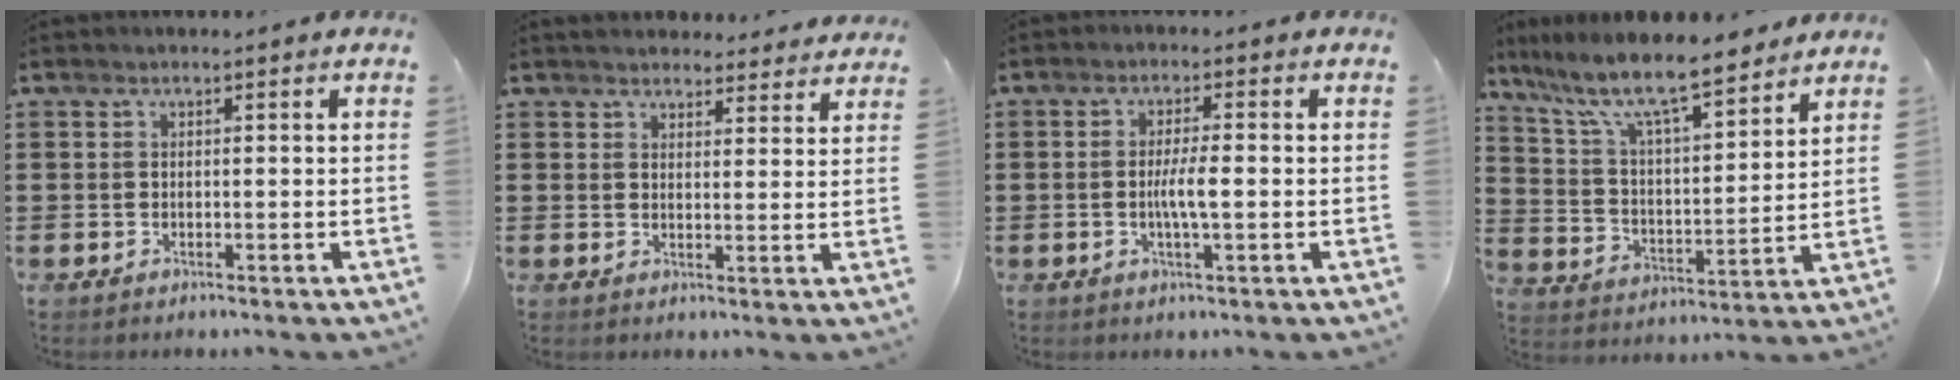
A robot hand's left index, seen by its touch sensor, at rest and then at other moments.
{"total": 3.5, "force": [3.5, 0.6, 0.3], "torque": [-0.008, -0.012, 0.063]}
{"total": 4.1, "force": [-0.5, 0.6, 4.0], "torque": [-0.077, -0.002, -0.012]}
{"total": 9.6, "force": [8.1, 1.5, 4.9], "torque": [-0.129, -0.045, 0.137]}